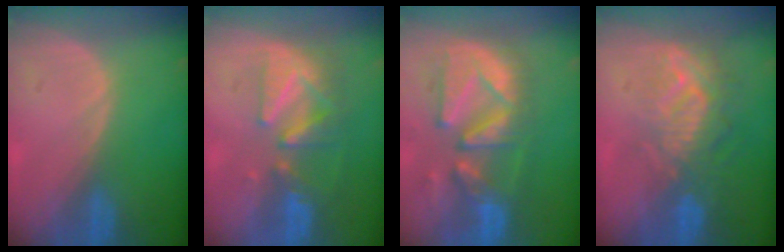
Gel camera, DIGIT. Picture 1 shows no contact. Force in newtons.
{"total": 8.6, "press": 8.0, "slide": 3.1}
{"total": 11.8, "press": 11.0, "slide": 4.5}
{"total": 9.5, "press": 8.4, "slide": 4.4}